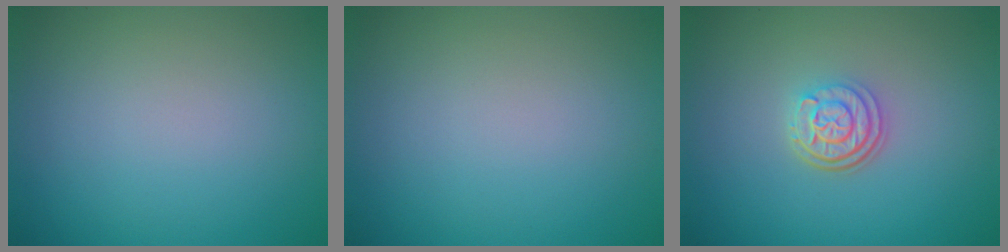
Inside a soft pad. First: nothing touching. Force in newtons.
{"total": 0.0}
{"total": 3.1, "press": 2.4, "slide": 2.0}